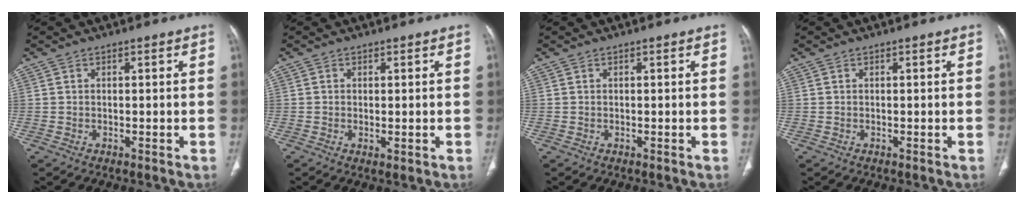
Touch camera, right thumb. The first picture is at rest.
{"total": 1.4, "force": [-0.2, 0.5, 1.2], "torque": [-0.028, -0.006, 0.000]}
{"total": 0.0}
{"total": 0.0}